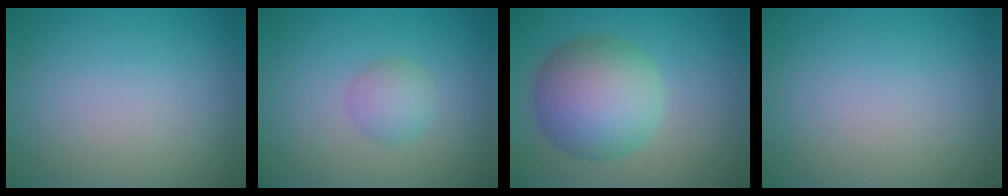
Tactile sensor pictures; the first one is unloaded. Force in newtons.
{"total": 1.9, "press": 1.9, "slide": 0.0}
{"total": 7.9, "press": 7.9, "slide": 0.5}
{"total": 0.0}